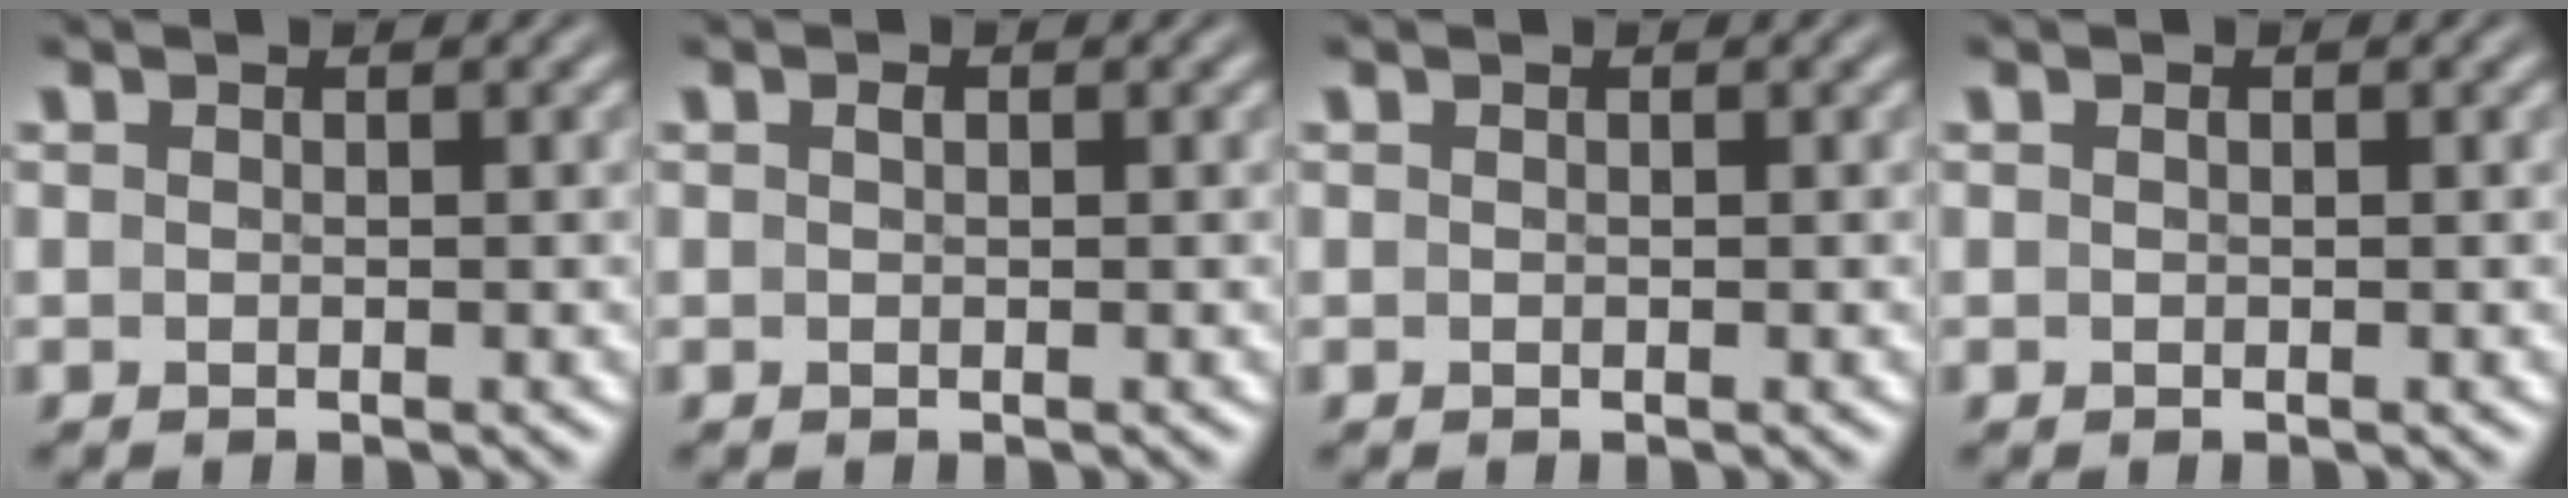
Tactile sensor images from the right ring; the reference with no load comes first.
{"total": 0.0}
{"total": 0.0}
{"total": 0.0}